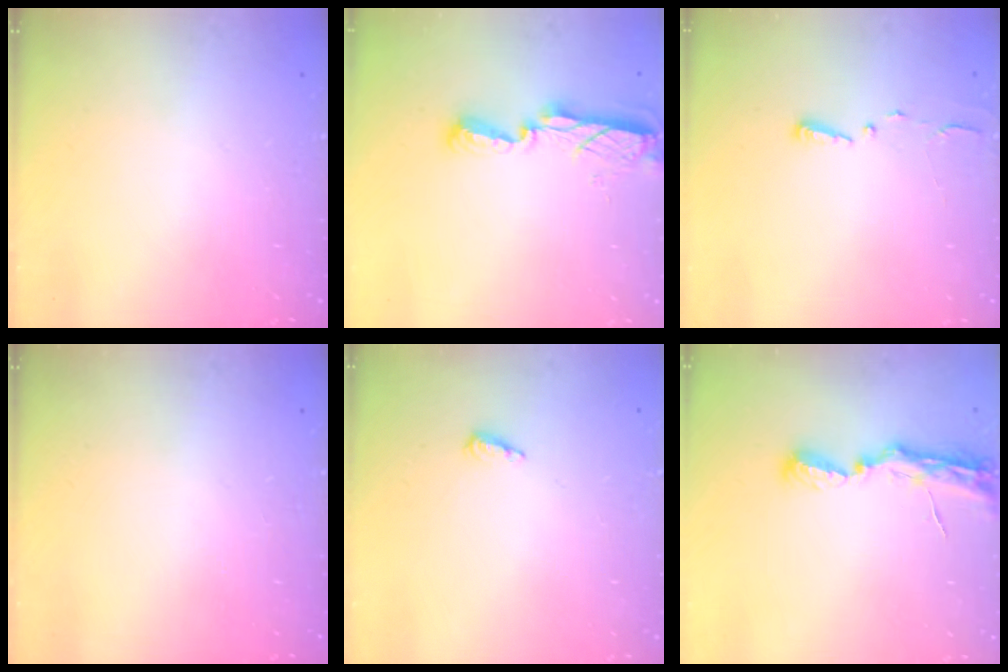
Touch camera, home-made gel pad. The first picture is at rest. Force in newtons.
{"total": 7.8, "press": 7.7, "slide": 0.3}
{"total": 2.7, "press": 2.7, "slide": 0.4}
{"total": 0.0}
{"total": 3.4, "press": 3.3, "slide": 0.5}
{"total": 7.7, "press": 7.7, "slide": 0.8}